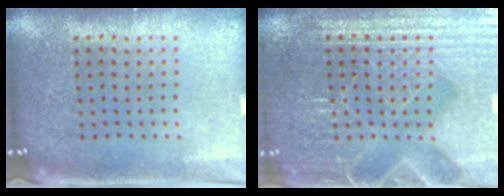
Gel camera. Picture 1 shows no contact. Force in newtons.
{"total": 4.3, "press": 4.3, "slide": 0.6}